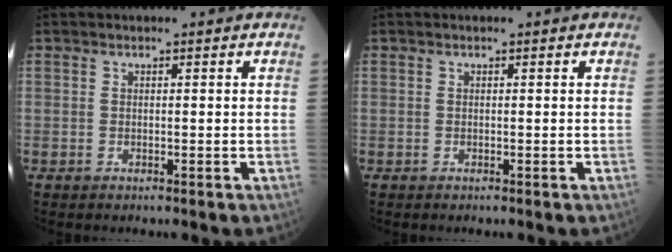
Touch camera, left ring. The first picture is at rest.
{"total": 0.0}